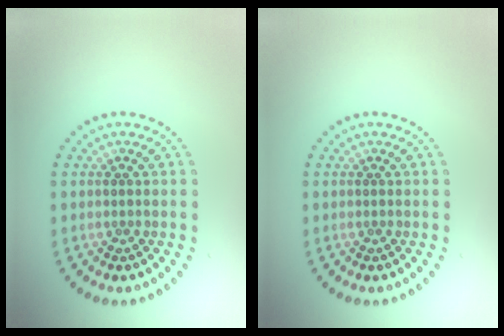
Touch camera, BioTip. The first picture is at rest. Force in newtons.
{"total": 0.0}